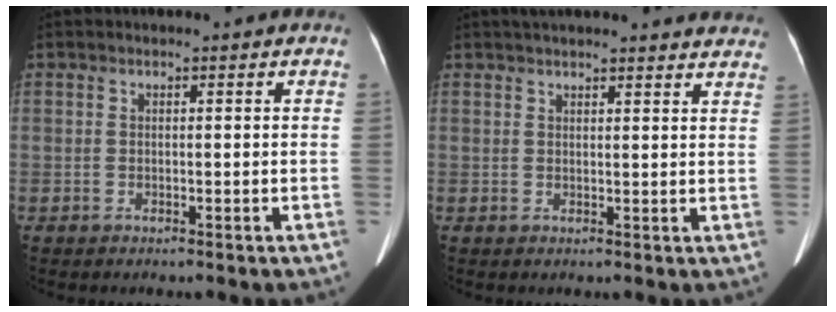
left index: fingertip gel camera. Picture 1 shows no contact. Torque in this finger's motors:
{"motor_torque": [0.64, -1.49, 0.22, 0.05]}